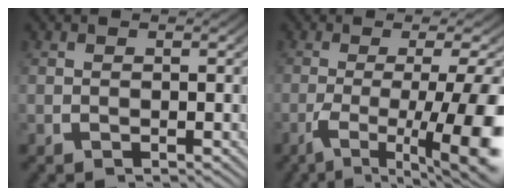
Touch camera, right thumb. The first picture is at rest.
{"total": 11.4, "force": [-2.6, 5.0, 9.9], "torque": [-0.164, -0.037, -0.014]}